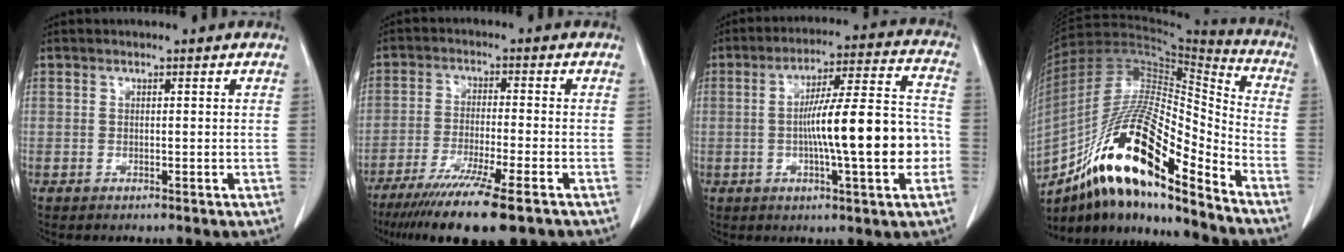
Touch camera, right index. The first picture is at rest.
{"total": 13.0, "force": [-9.2, 0.3, 9.2], "torque": [-0.157, -0.039, -0.148]}
{"total": 15.8, "force": [-2.6, 1.3, 15.5], "torque": [-0.243, 0.017, -0.041]}
{"total": 21.4, "force": [-13.5, 3.8, 16.2], "torque": [-0.301, -0.003, -0.238]}